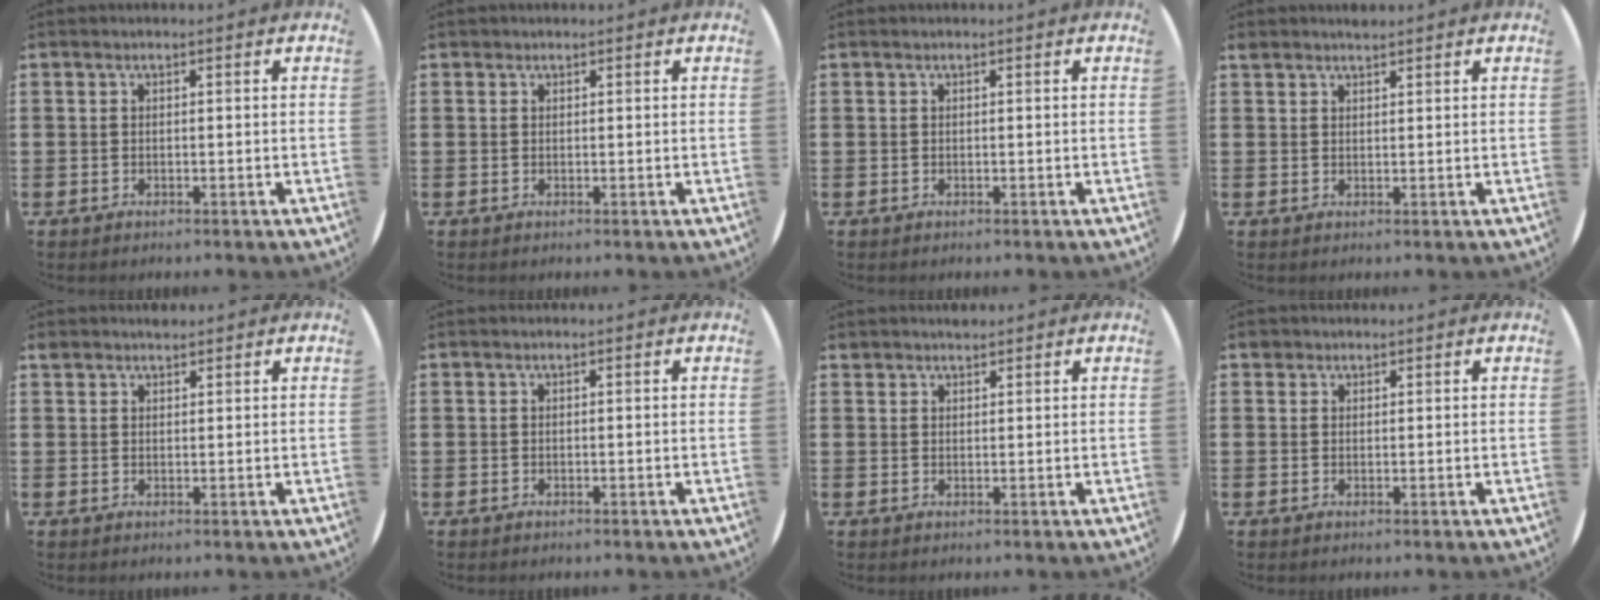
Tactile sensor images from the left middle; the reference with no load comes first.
{"total": 0.0}
{"total": 0.0}
{"total": 1.3, "force": [1.3, 0.2, 0.0], "torque": [-0.001, 0.001, 0.025]}
{"total": 1.4, "force": [1.3, 0.5, 0.0], "torque": [0.005, 0.000, 0.024]}
{"total": 0.0}
{"total": 1.2, "force": [1.2, 0.3, -0.1], "torque": [0.001, 0.001, 0.023]}
{"total": 1.1, "force": [0.9, 0.6, 0.1], "torque": [0.005, 0.000, 0.016]}